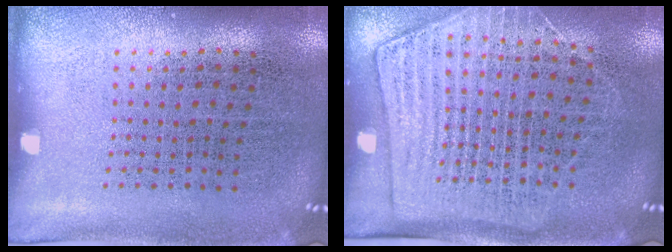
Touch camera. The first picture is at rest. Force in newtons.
{"total": 1.8, "press": 1.5, "slide": 1.1}